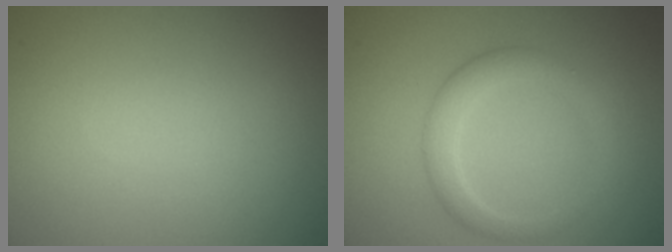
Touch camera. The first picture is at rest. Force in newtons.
{"total": 2.9, "press": 2.9, "slide": 0.4}